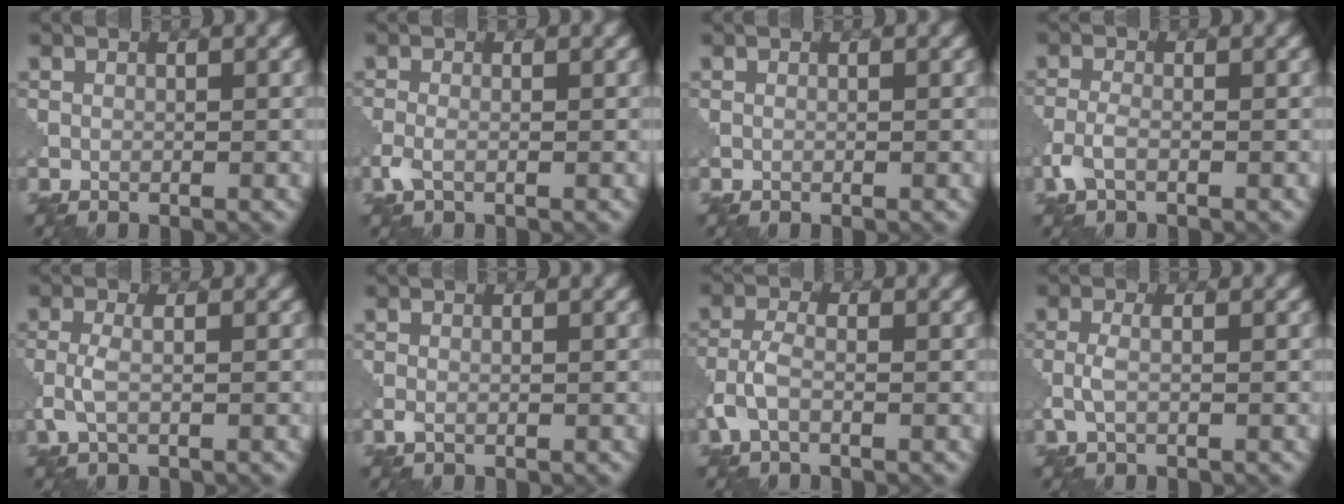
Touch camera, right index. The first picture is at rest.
{"total": 1.7, "force": [-0.8, 0.7, 1.4], "torque": [-0.039, -0.004, -0.023]}
{"total": 0.0}
{"total": 2.3, "force": [-1.1, 1.0, 1.7], "torque": [-0.045, 0.000, -0.032]}
{"total": 2.1, "force": [-0.5, 0.5, 1.9], "torque": [-0.046, 0.004, -0.015]}
{"total": 0.7, "force": [-0.3, 0.3, 0.6], "torque": [-0.017, -0.003, -0.009]}
{"total": 3.0, "force": [-1.2, 1.4, 2.4], "torque": [-0.059, 0.005, -0.034]}
{"total": 1.7, "force": [-0.4, 0.5, 1.6], "torque": [-0.039, 0.004, -0.013]}